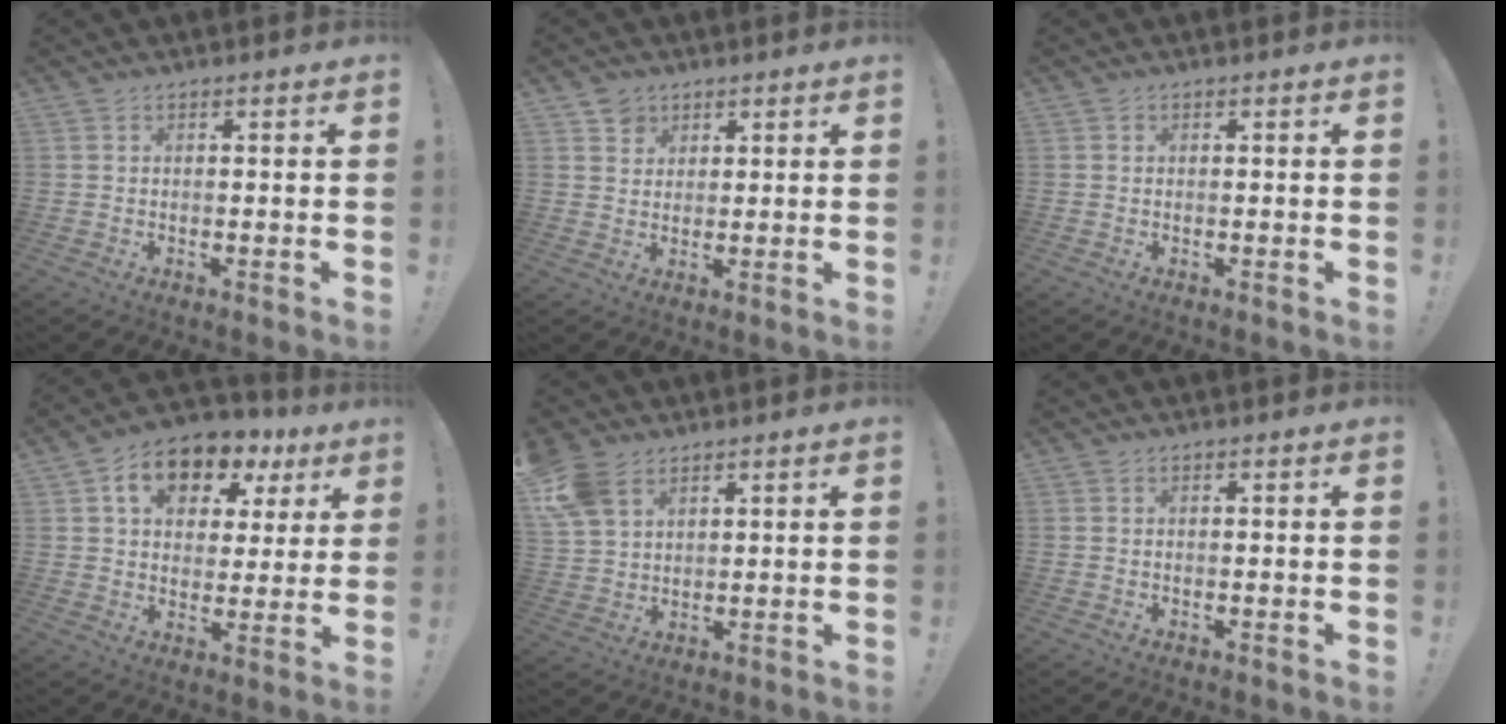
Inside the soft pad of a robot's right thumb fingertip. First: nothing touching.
{"total": 4.4, "force": [2.7, 3.5, 0.4], "torque": [-0.002, -0.015, 0.050]}
{"total": 0.0}
{"total": 12.3, "force": [5.8, 8.5, 6.7], "torque": [-0.105, -0.022, 0.108]}
{"total": 9.2, "force": [5.4, 5.8, 4.7], "torque": [-0.096, -0.016, 0.110]}
{"total": 0.0}